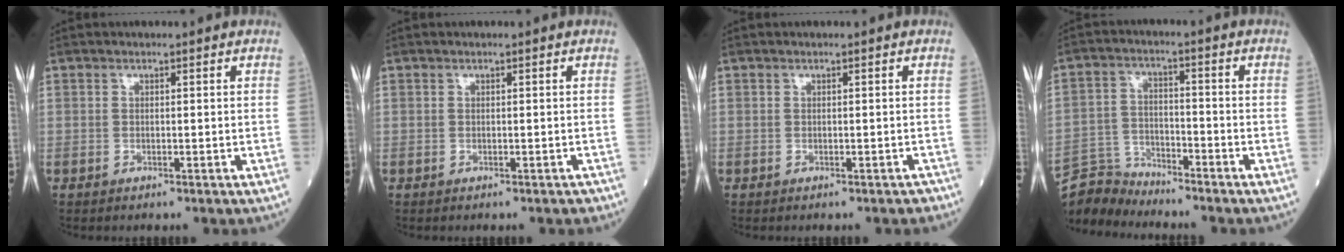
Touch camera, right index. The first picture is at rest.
{"total": 0.9, "force": [-0.7, 0.3, 0.4], "torque": [-0.004, 0.000, -0.008]}
{"total": 1.2, "force": [-1.0, 0.5, 0.5], "torque": [-0.005, 0.001, -0.011]}
{"total": 6.5, "force": [-6.4, 0.5, -0.9], "torque": [0.012, 0.004, -0.124]}